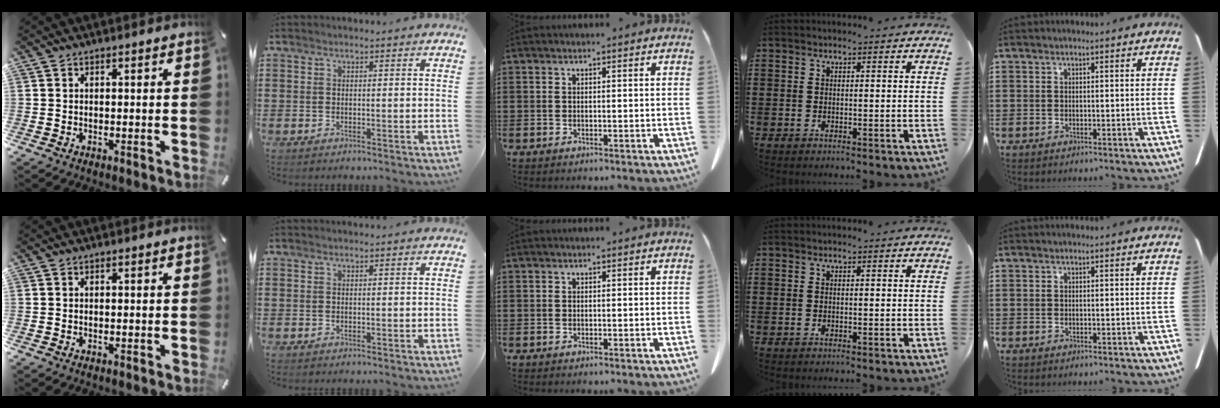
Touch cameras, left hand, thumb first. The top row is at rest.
{}